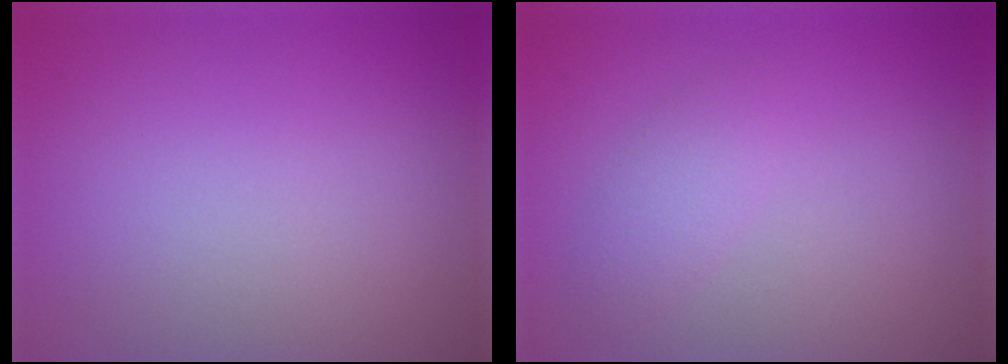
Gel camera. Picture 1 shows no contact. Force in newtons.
{"total": 1.7, "press": 1.7, "slide": 0.0}